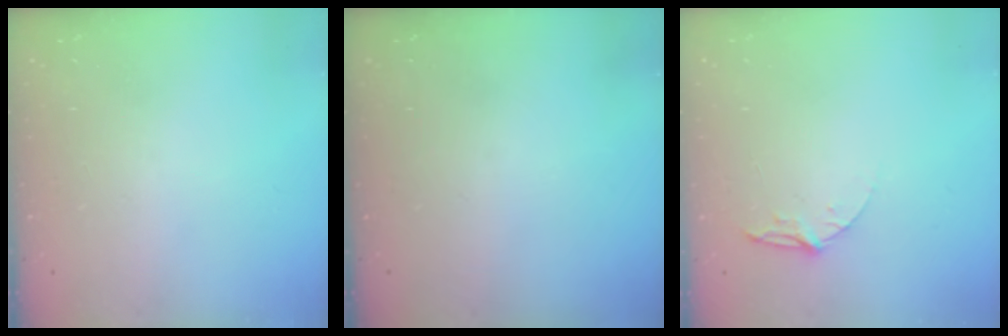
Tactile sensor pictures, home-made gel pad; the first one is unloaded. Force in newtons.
{"total": 0.0}
{"total": 5.3, "press": 5.3, "slide": 0.5}